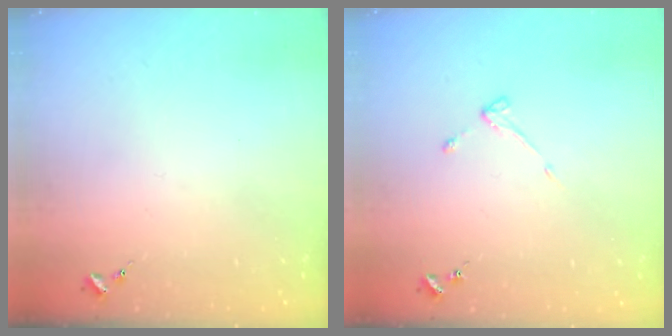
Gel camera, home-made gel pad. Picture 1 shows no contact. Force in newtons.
{"total": 3.0, "press": 3.0, "slide": 0.4}